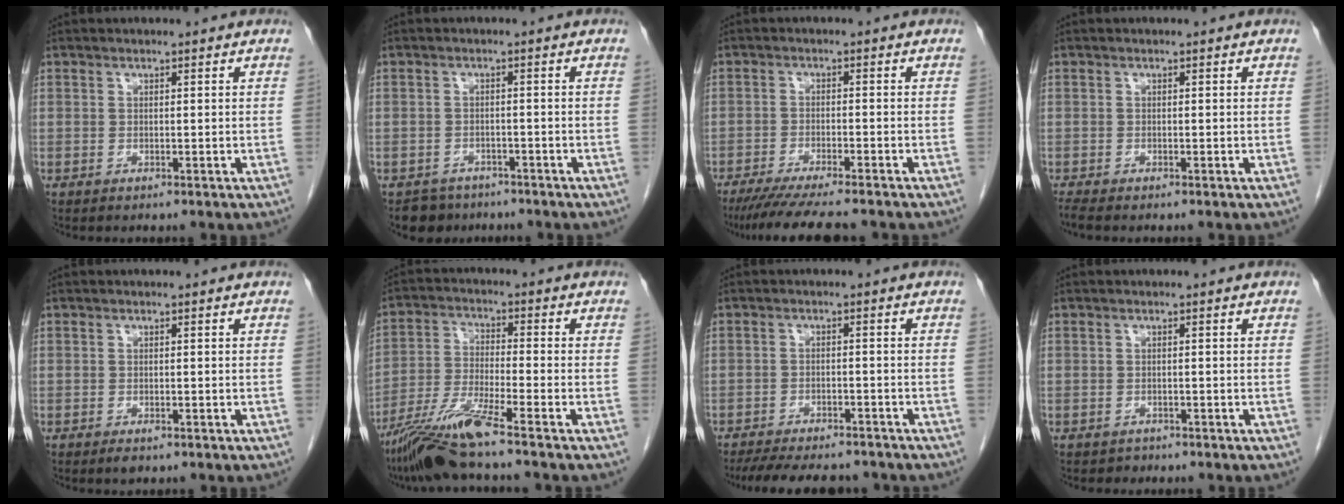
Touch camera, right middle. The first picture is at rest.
{"total": 3.9, "force": [-3.1, 2.4, -0.1], "torque": [0.003, 0.005, -0.048]}
{"total": 11.4, "force": [-9.7, 0.6, 5.9], "torque": [-0.078, -0.026, -0.149]}
{"total": 1.1, "force": [-1.0, -0.2, 0.3], "torque": [-0.016, -0.007, -0.022]}
{"total": 1.2, "force": [-0.8, 0.5, 0.8], "torque": [-0.012, -0.001, -0.007]}
{"total": 9.4, "force": [-7.1, -1.2, 6.0], "torque": [-0.123, -0.030, -0.137]}
{"total": 12.9, "force": [-11.3, 3.5, 5.1], "torque": [-0.090, -0.001, -0.152]}
{"total": 1.0, "force": [-0.8, 0.6, -0.2], "torque": [-0.004, 0.001, -0.015]}